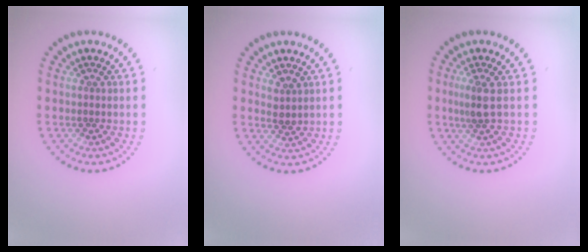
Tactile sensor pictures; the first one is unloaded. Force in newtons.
{"total": 1.5, "press": 1.3, "slide": 0.8}
{"total": 2.1, "press": 1.7, "slide": 1.3}